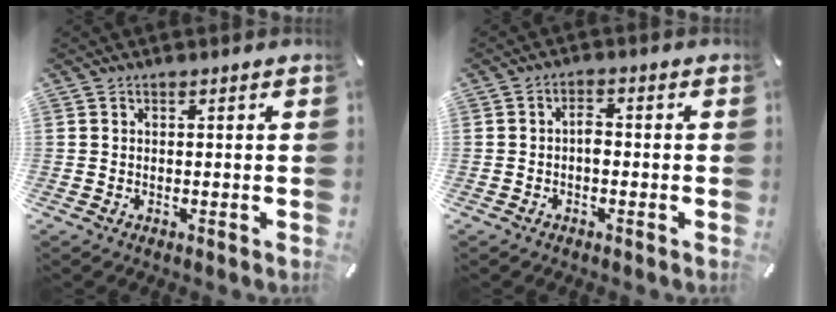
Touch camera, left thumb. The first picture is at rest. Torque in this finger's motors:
{"motor_torque": [0.08, 0.95, -0.02, 0.03, 0.16]}